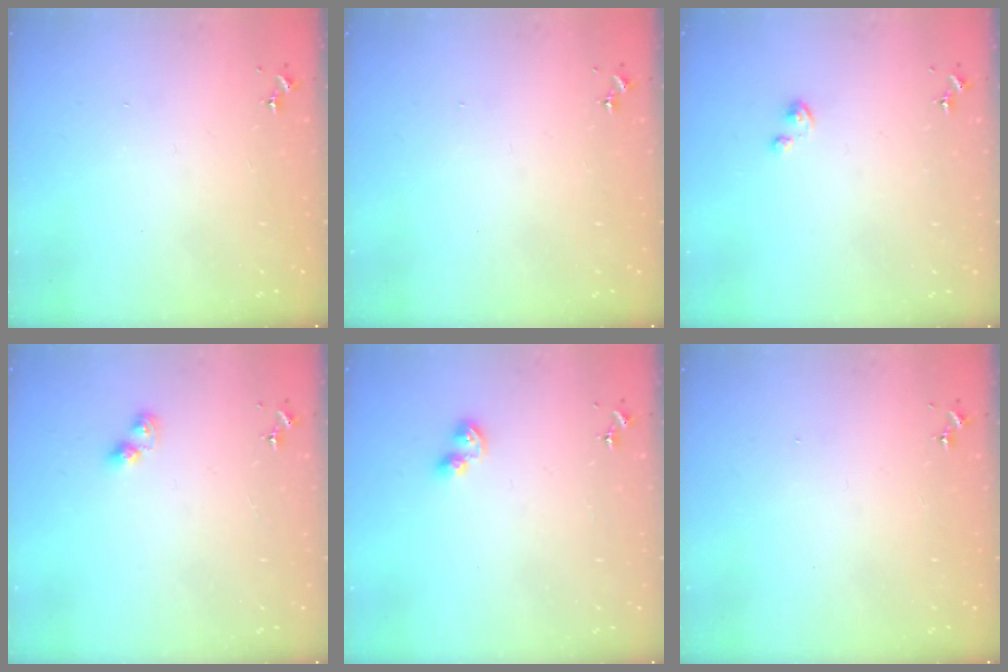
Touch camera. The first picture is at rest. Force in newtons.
{"total": 0.0}
{"total": 0.9, "press": 0.9, "slide": 0.1}
{"total": 4.8, "press": 4.8, "slide": 0.4}
{"total": 4.5, "press": 4.4, "slide": 0.7}
{"total": 0.0}